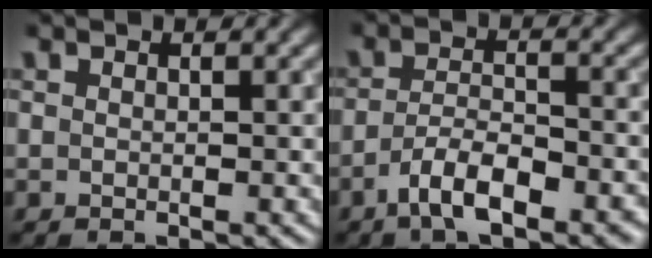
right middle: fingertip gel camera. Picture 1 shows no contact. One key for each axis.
{"total": 5.1, "fx": -3.2, "fy": 1.7, "fz": 3.6, "tx": -0.065, "ty": -0.001, "tz": -0.056}